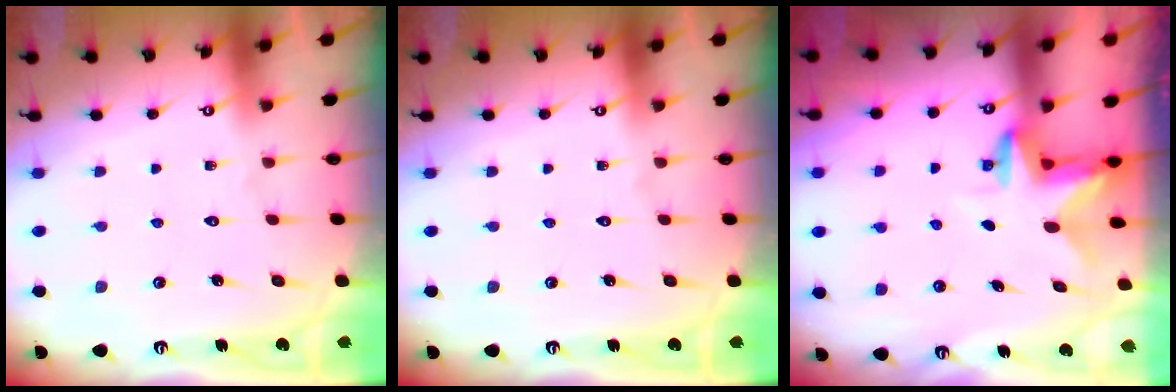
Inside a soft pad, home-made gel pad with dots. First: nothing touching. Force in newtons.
{"total": 0.0}
{"total": 3.0, "press": 3.0, "slide": 0.3}